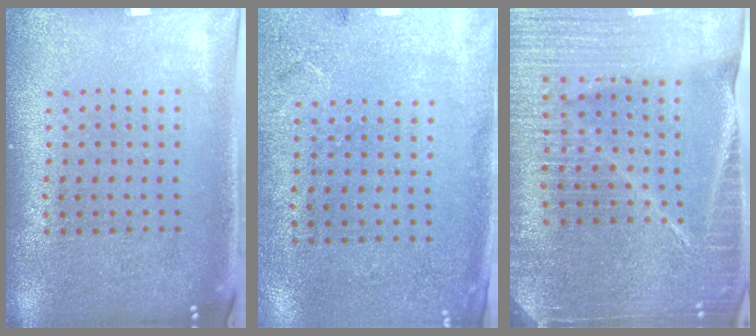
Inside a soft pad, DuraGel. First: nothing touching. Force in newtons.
{"total": 2.7, "press": 2.2, "slide": 1.7}
{"total": 5.1, "press": 4.6, "slide": 2.3}